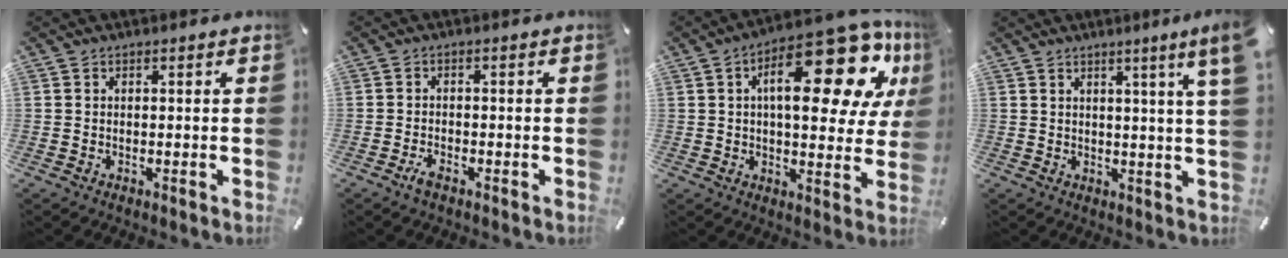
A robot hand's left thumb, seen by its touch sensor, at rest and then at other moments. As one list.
[{"total": 2.2, "force": [-1.6, 0.8, 1.2], "torque": [-0.035, 0.003, -0.036]}, {"total": 23.1, "force": [9.8, 9.2, 18.7], "torque": [-0.267, -0.062, 0.155]}, {"total": 6.9, "force": [3.8, -0.5, 5.8], "torque": [-0.092, -0.018, 0.058]}]